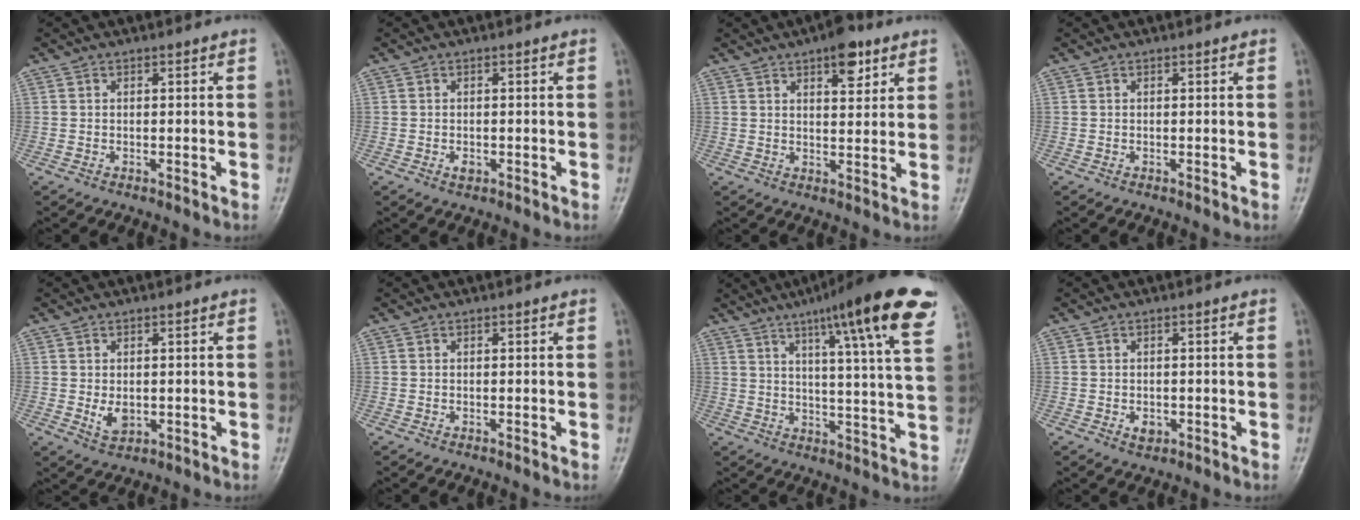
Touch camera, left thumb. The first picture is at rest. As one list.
[{"total": 1.3, "force": [-0.4, 0.9, 0.8], "torque": [-0.011, 0.000, -0.005]}, {"total": 7.1, "force": [4.1, 3.1, 5.0], "torque": [-0.049, -0.018, 0.053]}, {"total": 0.0}, {"total": 3.3, "force": [0.0, 2.2, 2.4], "torque": [-0.032, -0.008, 0.008]}, {"total": 0.0}, {"total": 20.3, "force": [11.7, 2.3, 16.4], "torque": [-0.221, -0.033, 0.152]}, {"total": 2.0, "force": [-0.5, 1.5, 1.2], "torque": [-0.012, 0.000, -0.003]}]